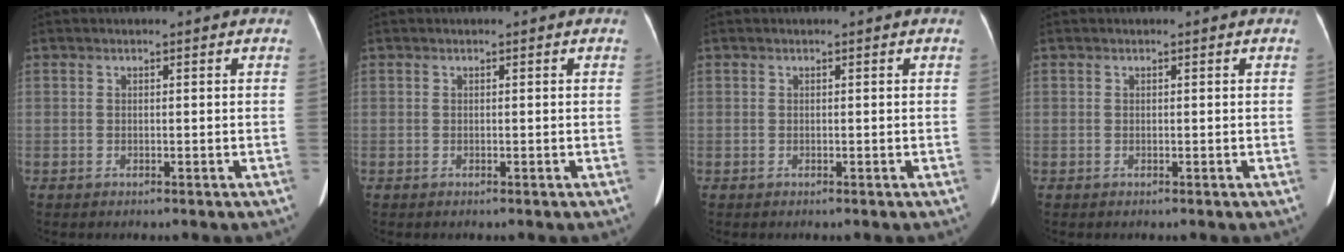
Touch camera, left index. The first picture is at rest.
{"total": 0.0}
{"total": 0.0}
{"total": 0.0}